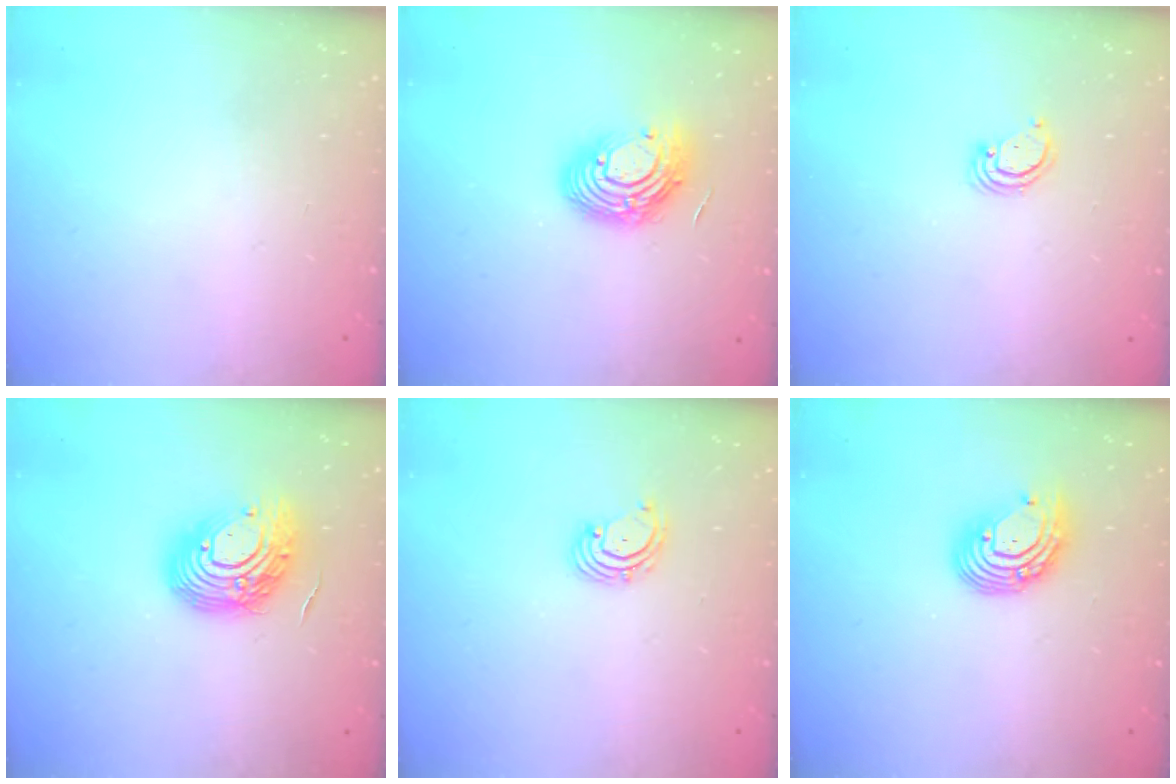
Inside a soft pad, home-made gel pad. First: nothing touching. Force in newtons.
{"total": 12.0, "press": 12.0, "slide": 1.1}
{"total": 2.6, "press": 2.6, "slide": 0.2}
{"total": 14.8, "press": 14.7, "slide": 1.5}
{"total": 2.6, "press": 2.5, "slide": 0.6}
{"total": 9.4, "press": 9.3, "slide": 1.1}